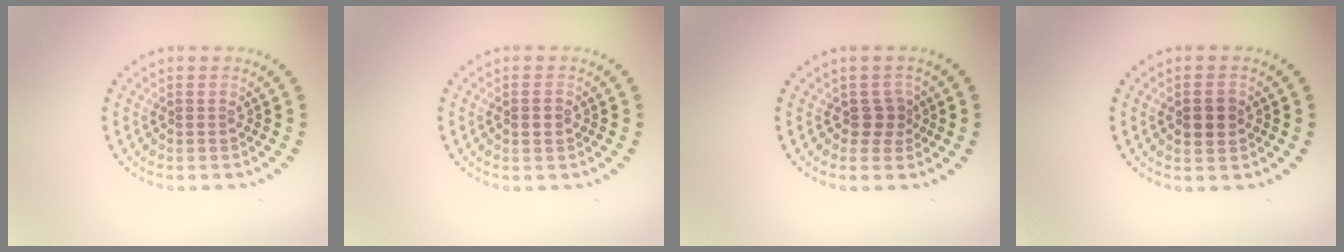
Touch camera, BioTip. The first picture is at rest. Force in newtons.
{"total": 0.9, "press": 0.8, "slide": 0.3}
{"total": 1.6, "press": 1.3, "slide": 1.0}
{"total": 2.2, "press": 2.2, "slide": 0.0}